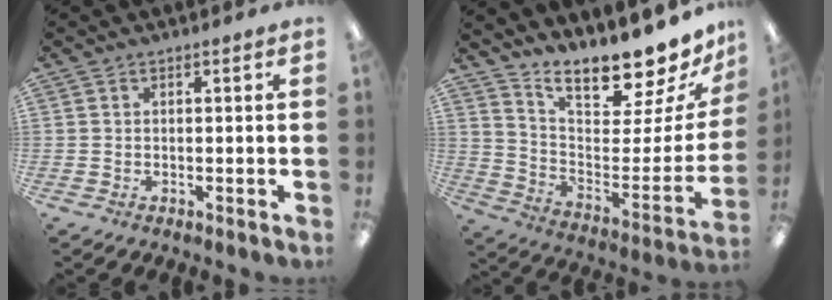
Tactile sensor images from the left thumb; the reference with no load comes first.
{"total": 15.2, "force": [14.2, 2.6, 4.9], "torque": [-0.062, -0.136, 0.235]}